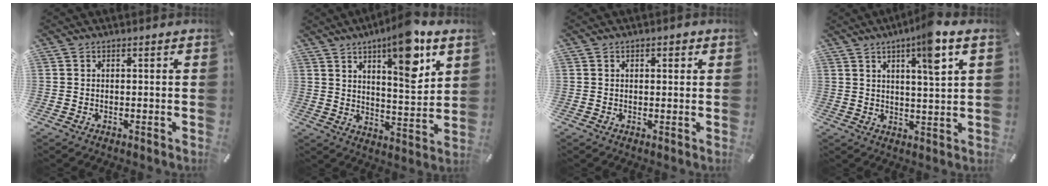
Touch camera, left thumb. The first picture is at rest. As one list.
[{"total": 13.6, "force": [8.2, 3.9, 10.1], "torque": [-0.144, -0.051, 0.134]}, {"total": 1.5, "force": [0.5, 0.9, 1.0], "torque": [-0.014, 0.003, 0.006]}, {"total": 8.7, "force": [4.9, 0.9, 7.1], "torque": [-0.109, -0.024, 0.074]}]